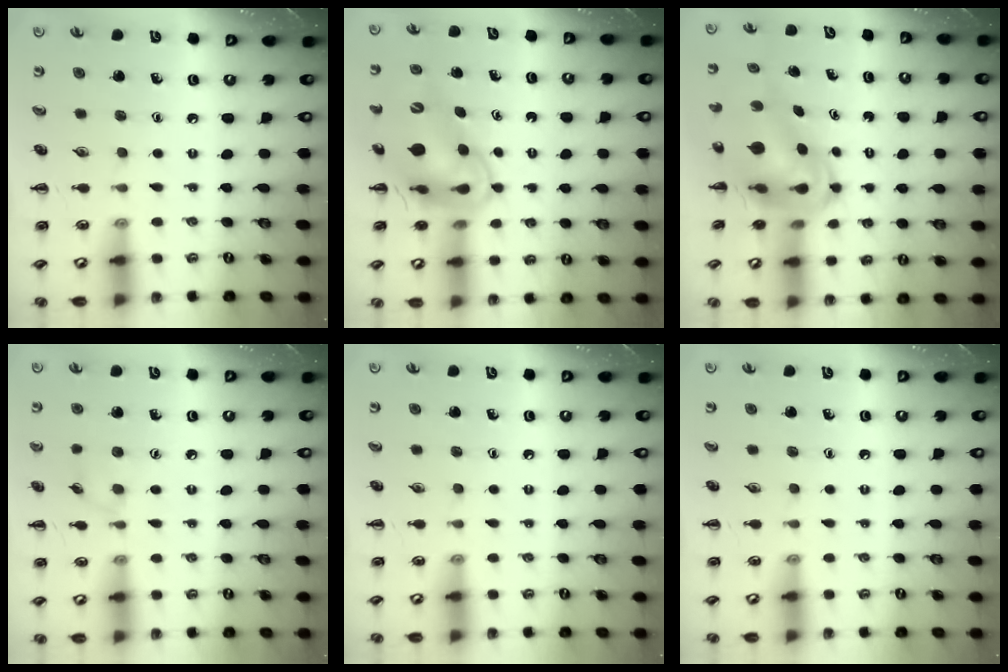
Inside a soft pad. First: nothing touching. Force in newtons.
{"total": 12.3, "press": 11.8, "slide": 3.4}
{"total": 8.3, "press": 7.9, "slide": 2.5}
{"total": 3.3, "press": 3.1, "slide": 1.2}
{"total": 0.0}
{"total": 0.0}